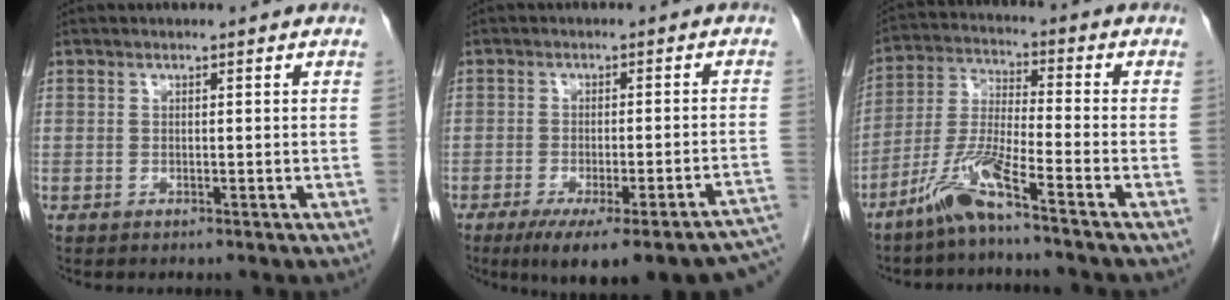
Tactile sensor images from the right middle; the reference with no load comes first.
{"total": 19.8, "force": [-16.1, 2.5, 11.4], "torque": [-0.090, -0.007, -0.199]}
{"total": 8.3, "force": [-5.8, -0.5, 5.8], "torque": [-0.130, -0.017, -0.122]}